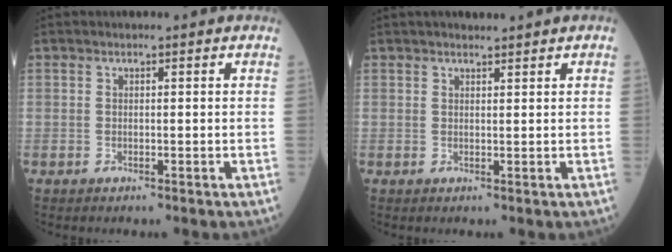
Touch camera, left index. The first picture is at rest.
{"total": 2.0, "force": [1.8, 0.0, 1.0], "torque": [-0.009, 0.010, 0.029]}